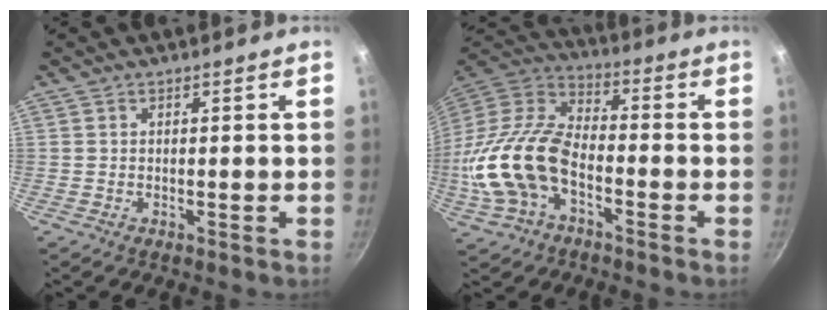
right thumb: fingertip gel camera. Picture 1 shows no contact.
{"total": 19.2, "force": [-5.4, 11.2, 14.6], "torque": [-0.281, 0.041, -0.117]}